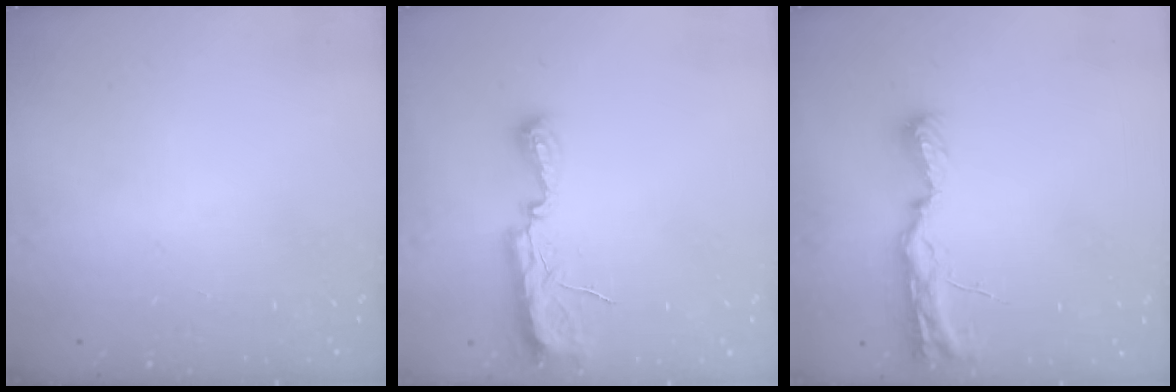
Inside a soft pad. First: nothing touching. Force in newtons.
{"total": 10.1, "press": 8.9, "slide": 4.8}
{"total": 10.7, "press": 9.7, "slide": 4.5}